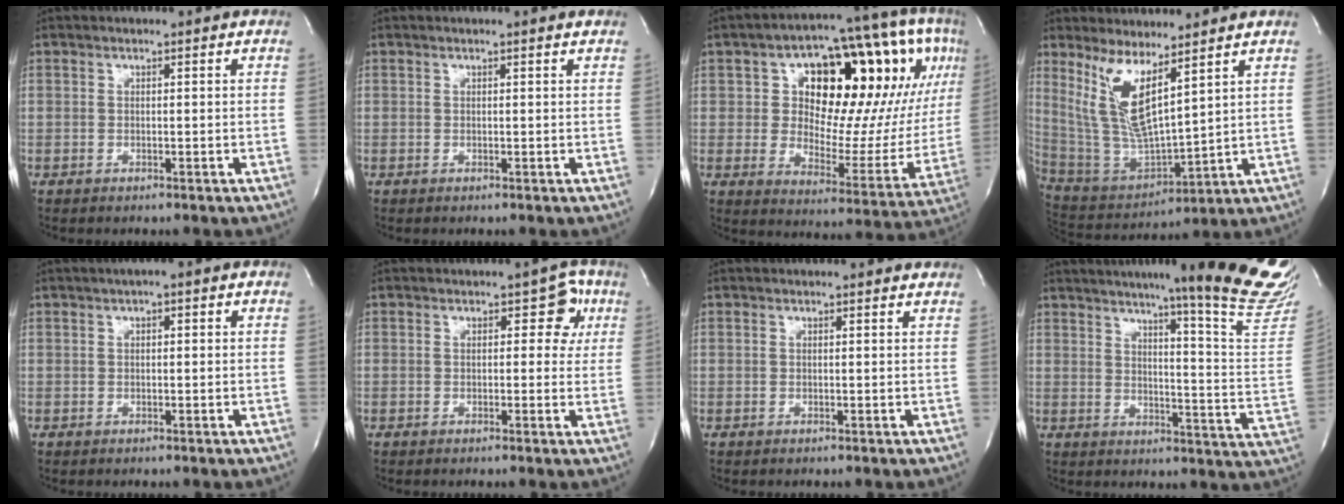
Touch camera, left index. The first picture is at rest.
{"total": 0.8, "force": [0.8, -0.1, 0.3], "torque": [-0.014, 0.001, 0.010]}
{"total": 24.3, "force": [8.2, 10.7, 20.2], "torque": [-0.273, 0.047, 0.125]}
{"total": 11.1, "force": [6.1, 2.1, 9.0], "torque": [-0.202, -0.017, 0.137]}
{"total": 2.5, "force": [0.9, 0.9, 2.2], "torque": [-0.033, 0.013, 0.008]}
{"total": 4.2, "force": [1.2, 2.6, 3.0], "torque": [-0.019, 0.017, 0.008]}
{"total": 1.2, "force": [1.1, 0.3, 0.4], "torque": [-0.015, 0.009, 0.007]}
{"total": 23.0, "force": [18.8, -1.7, 13.2], "torque": [-0.178, -0.094, 0.228]}